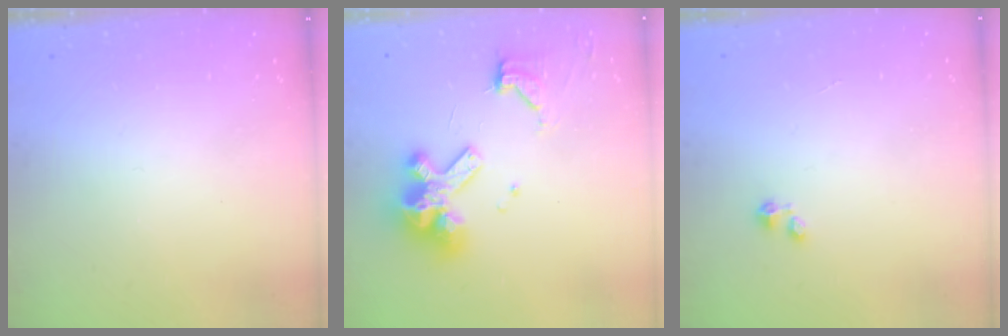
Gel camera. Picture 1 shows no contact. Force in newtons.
{"total": 14.1, "press": 14.0, "slide": 1.8}
{"total": 0.0}